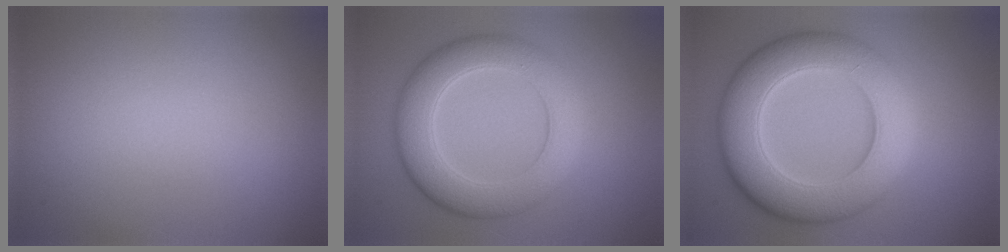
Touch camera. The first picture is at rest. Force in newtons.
{"total": 6.5, "press": 6.5, "slide": 0.4}
{"total": 10.1, "press": 10.1, "slide": 0.8}